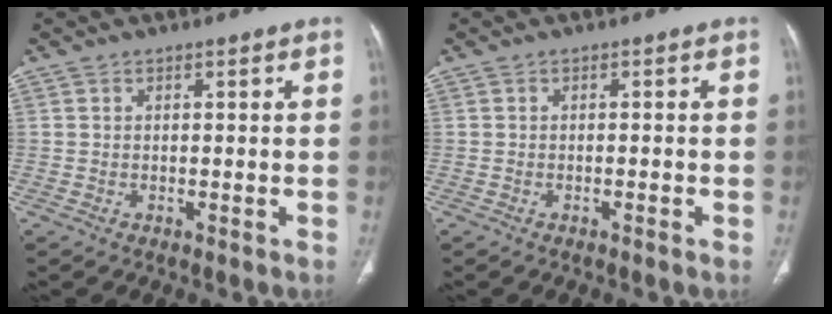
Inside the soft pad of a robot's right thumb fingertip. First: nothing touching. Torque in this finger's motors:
{"motor_torque": [-0.34, -0.12, -0.37, 0.15, 0.00]}